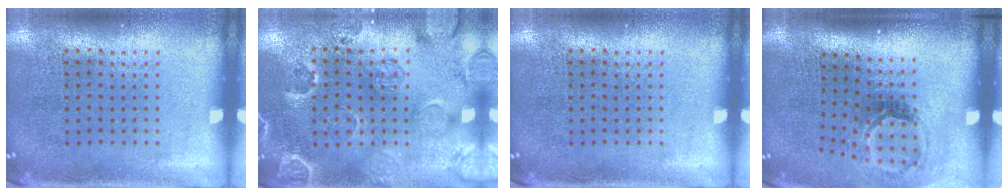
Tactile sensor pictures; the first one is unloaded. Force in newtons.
{"total": 2.4, "press": 2.1, "slide": 1.3}
{"total": 0.0}
{"total": 1.8, "press": 1.2, "slide": 1.4}